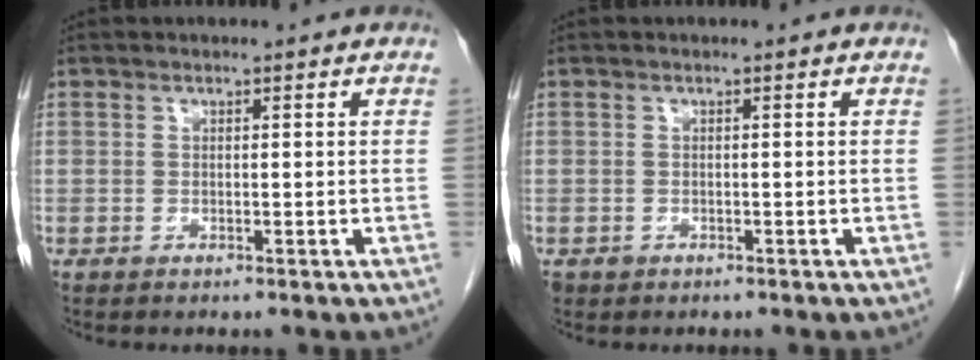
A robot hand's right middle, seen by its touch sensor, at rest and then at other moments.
{"total": 0.8, "force": [-0.4, 0.7, 0.1], "torque": [-0.009, 0.003, -0.002]}